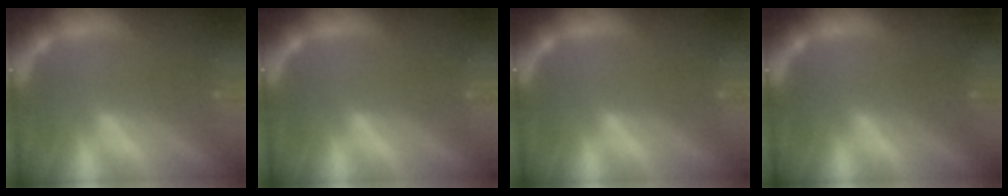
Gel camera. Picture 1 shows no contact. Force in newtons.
{"total": 0.0}
{"total": 0.0}
{"total": 2.0}